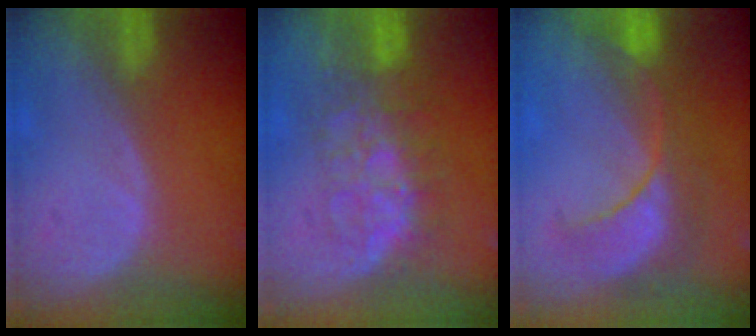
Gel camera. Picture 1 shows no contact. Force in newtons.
{"total": 7.9, "press": 7.7, "slide": 2.0}
{"total": 8.1, "press": 8.1, "slide": 0.7}